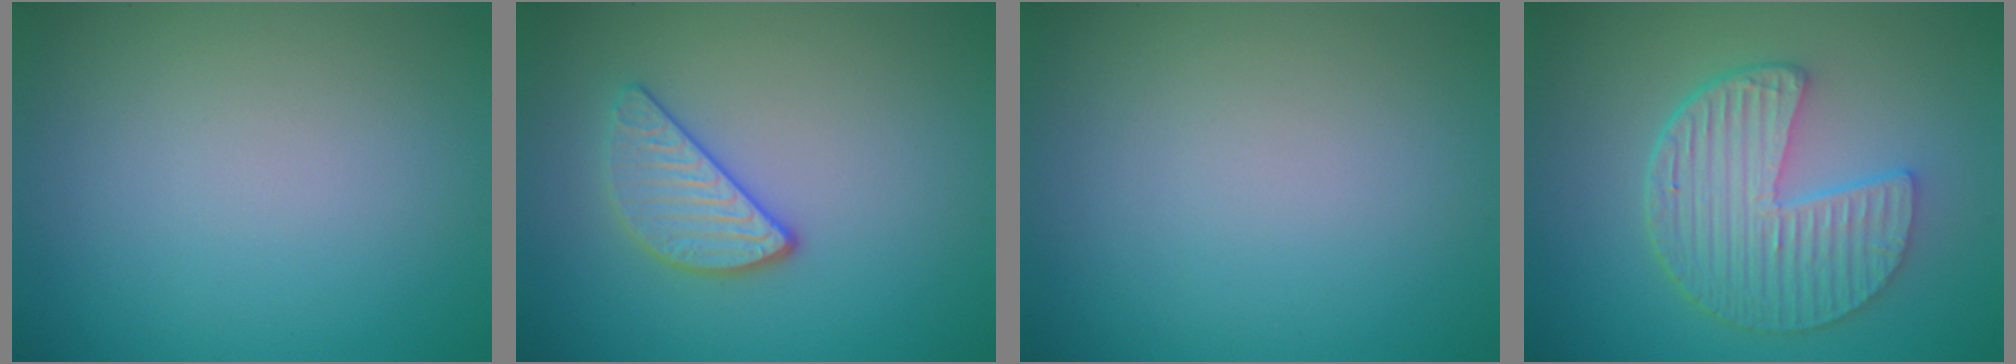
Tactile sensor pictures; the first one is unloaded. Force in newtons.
{"total": 2.8, "press": 2.6, "slide": 0.9}
{"total": 0.0}
{"total": 6.6, "press": 4.8, "slide": 4.5}